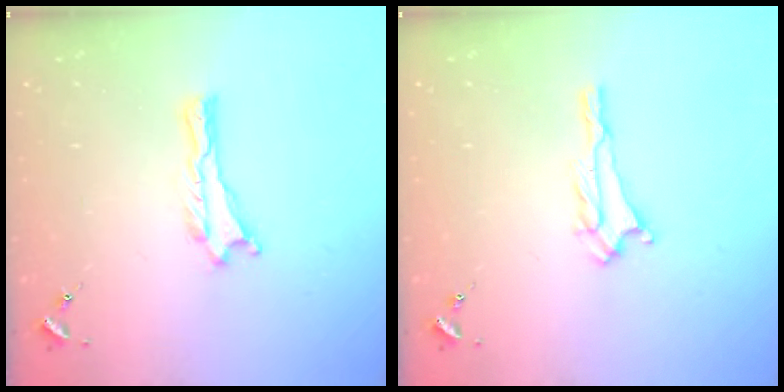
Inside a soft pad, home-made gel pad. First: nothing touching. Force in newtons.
{"total": 1.9, "press": 1.9, "slide": 0.4}